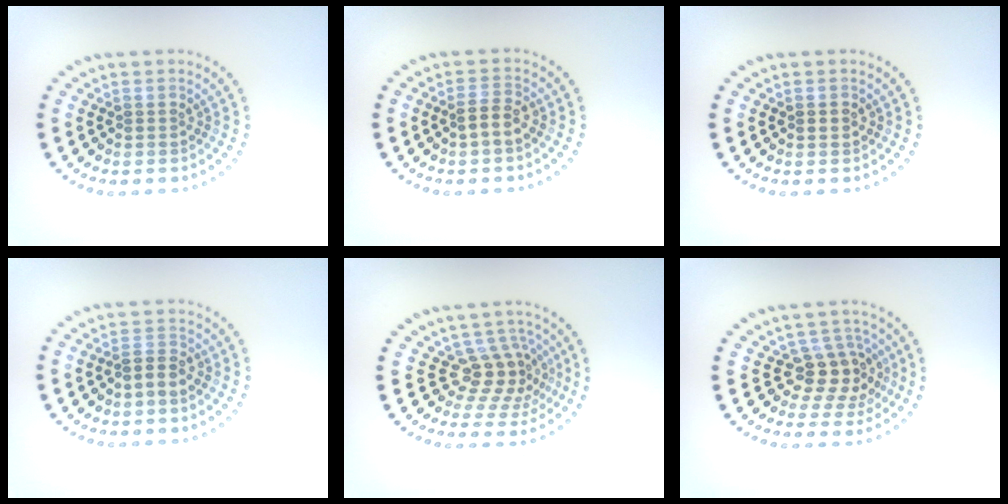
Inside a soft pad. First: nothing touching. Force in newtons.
{"total": 1.8, "press": 1.6, "slide": 0.8}
{"total": 1.1, "press": 1.1, "slide": 0.1}
{"total": 2.0, "press": 1.8, "slide": 1.0}
{"total": 3.4, "press": 2.6, "slide": 2.2}
{"total": 3.6, "press": 3.0, "slide": 1.9}